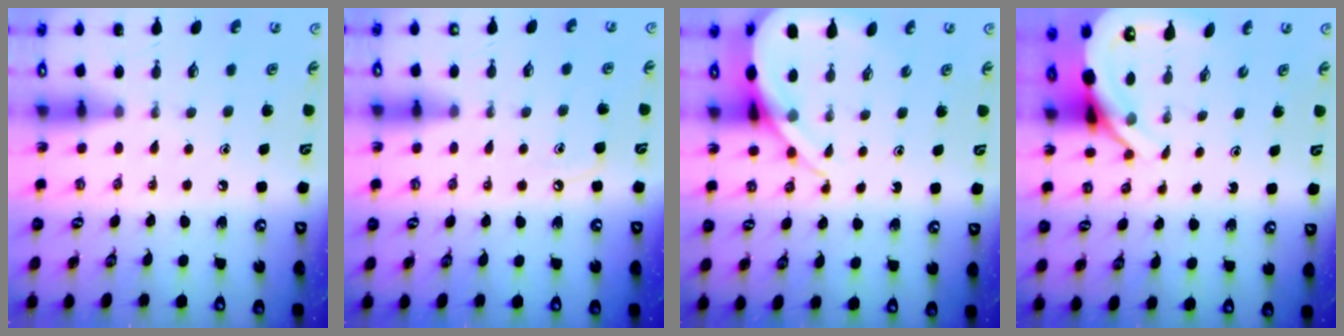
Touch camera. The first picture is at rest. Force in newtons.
{"total": 4.5, "press": 4.4, "slide": 0.6}
{"total": 9.9, "press": 9.8, "slide": 1.2}
{"total": 6.4, "press": 6.3, "slide": 0.8}